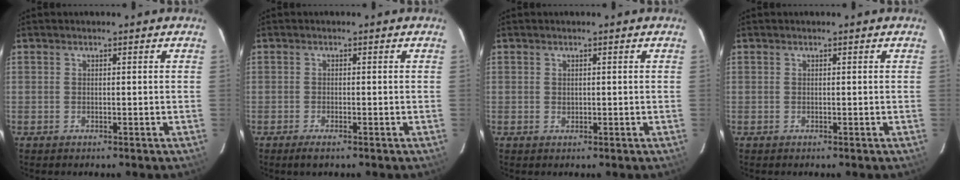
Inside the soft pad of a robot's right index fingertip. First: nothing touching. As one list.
[{"total": 1.9, "force": [-1.5, 0.2, 1.2], "torque": [-0.028, -0.007, -0.027]}, {"total": 0.5, "force": [0.2, 0.5, 0.1], "torque": [0.002, 0.003, 0.005]}, {"total": 0.0}]